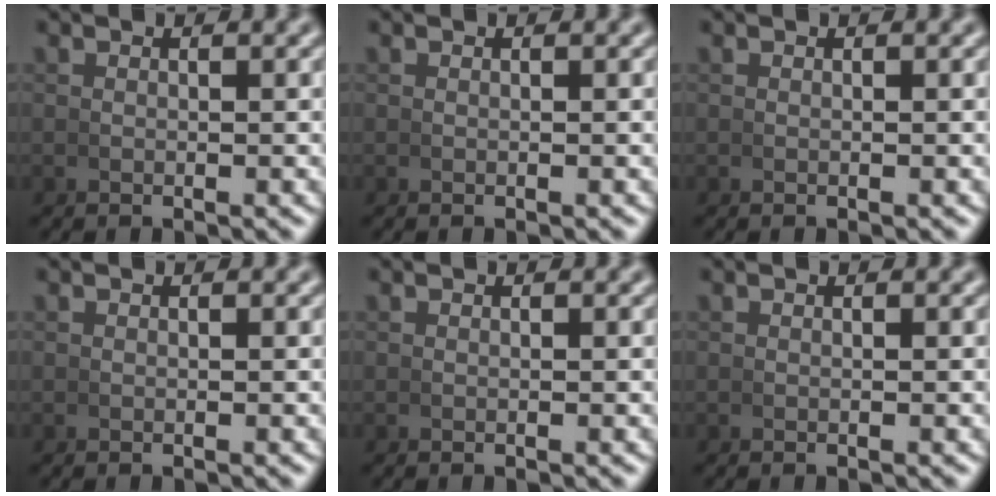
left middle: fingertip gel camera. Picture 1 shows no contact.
{"total": 0.0}
{"total": 0.0}
{"total": 0.0}
{"total": 0.0}
{"total": 0.0}